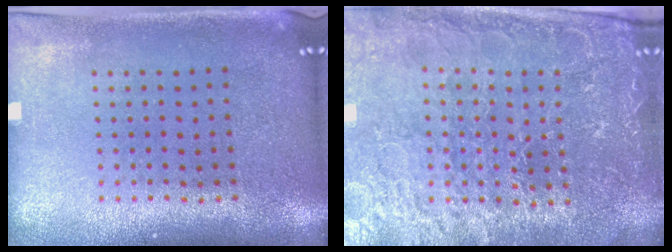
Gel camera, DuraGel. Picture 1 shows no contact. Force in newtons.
{"total": 4.0, "press": 3.9, "slide": 1.1}